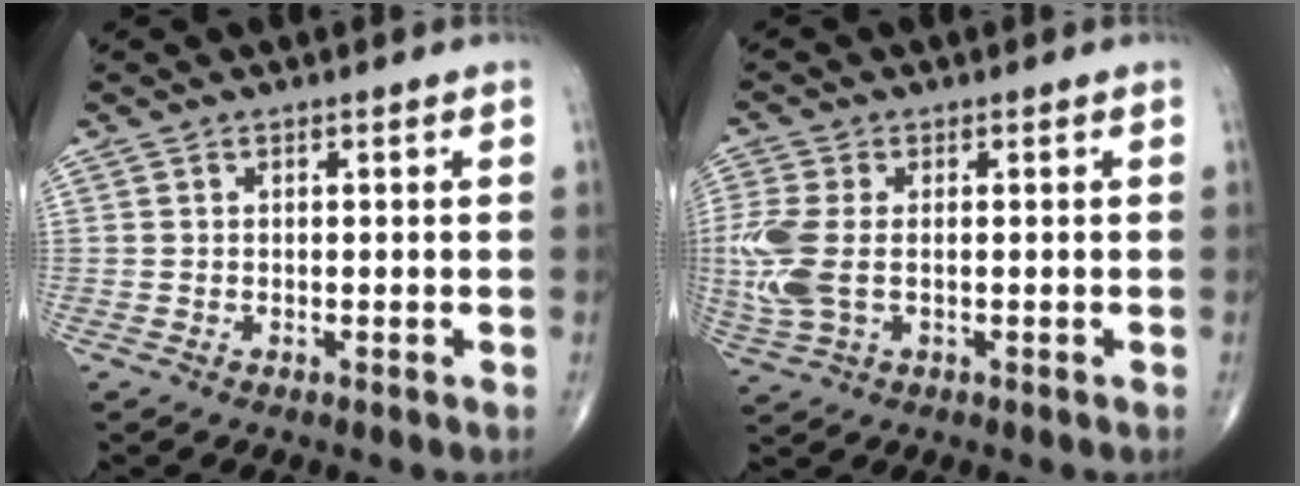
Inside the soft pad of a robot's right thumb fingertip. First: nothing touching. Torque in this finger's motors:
{"motor_torque": [0.25, 0.22, 0.91, 0.12, 0.09]}